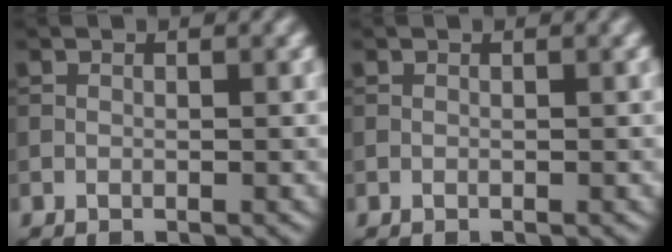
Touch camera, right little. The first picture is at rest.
{"total": 0.0}